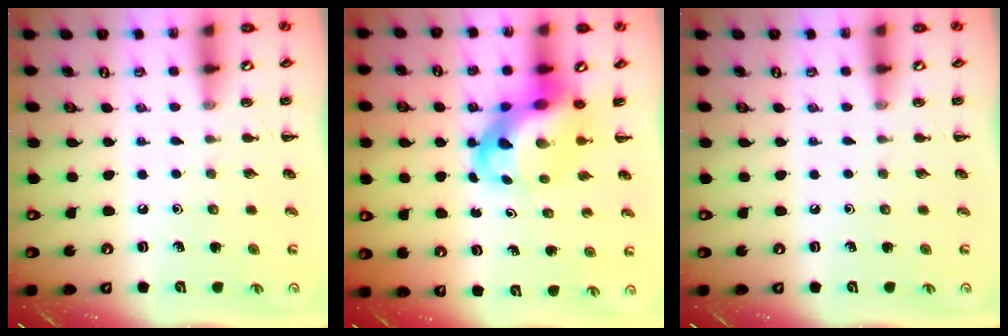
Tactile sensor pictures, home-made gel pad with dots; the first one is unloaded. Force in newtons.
{"total": 7.3, "press": 7.0, "slide": 2.1}
{"total": 0.0}